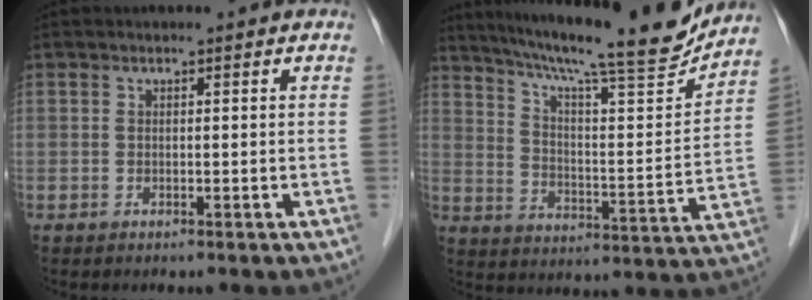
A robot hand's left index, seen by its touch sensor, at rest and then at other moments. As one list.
[{"total": 21.3, "force": [18.8, 1.2, 10.0], "torque": [-0.169, -0.021, 0.274]}]